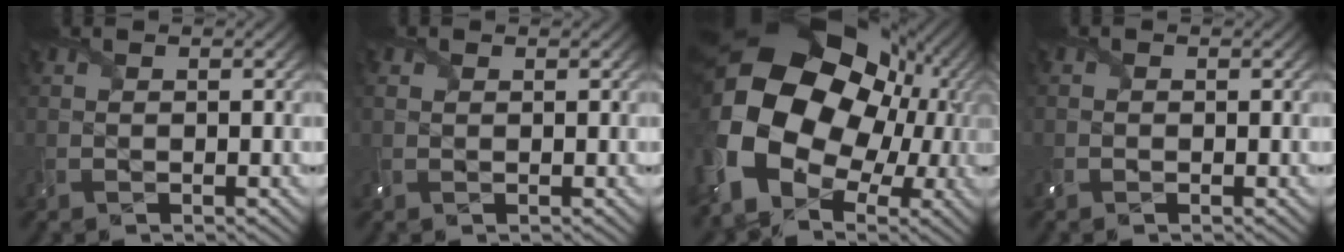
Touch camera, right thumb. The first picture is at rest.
{"total": 1.2, "force": [0.5, 0.9, 0.6], "torque": [-0.019, 0.003, 0.011]}
{"total": 21.4, "force": [0.0, 17.8, 11.9], "torque": [-0.230, -0.072, -0.001]}
{"total": 0.9, "force": [-0.5, 0.7, 0.2], "torque": [-0.005, -0.003, -0.012]}